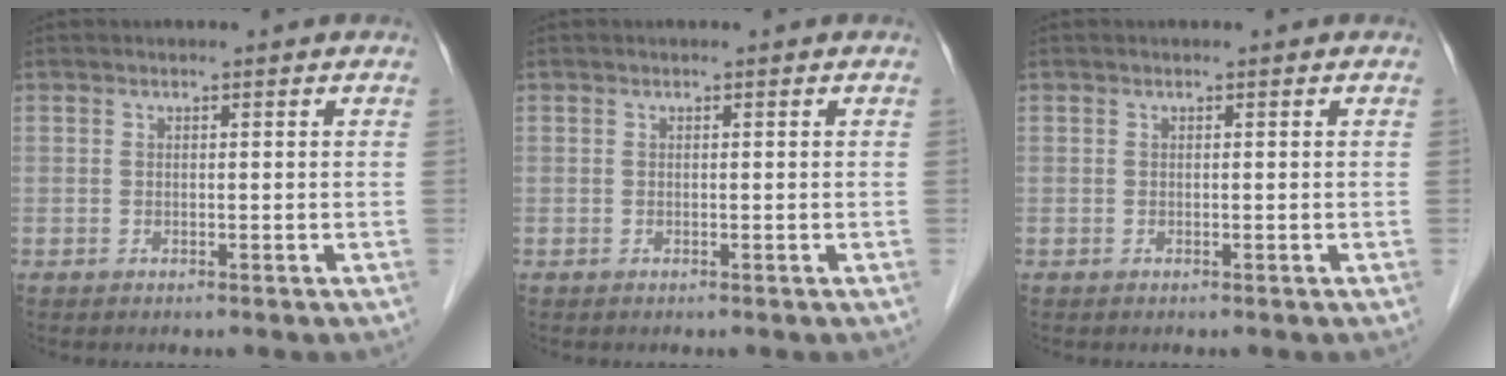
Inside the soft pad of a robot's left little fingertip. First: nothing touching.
{"total": 0.0}
{"total": 0.0}